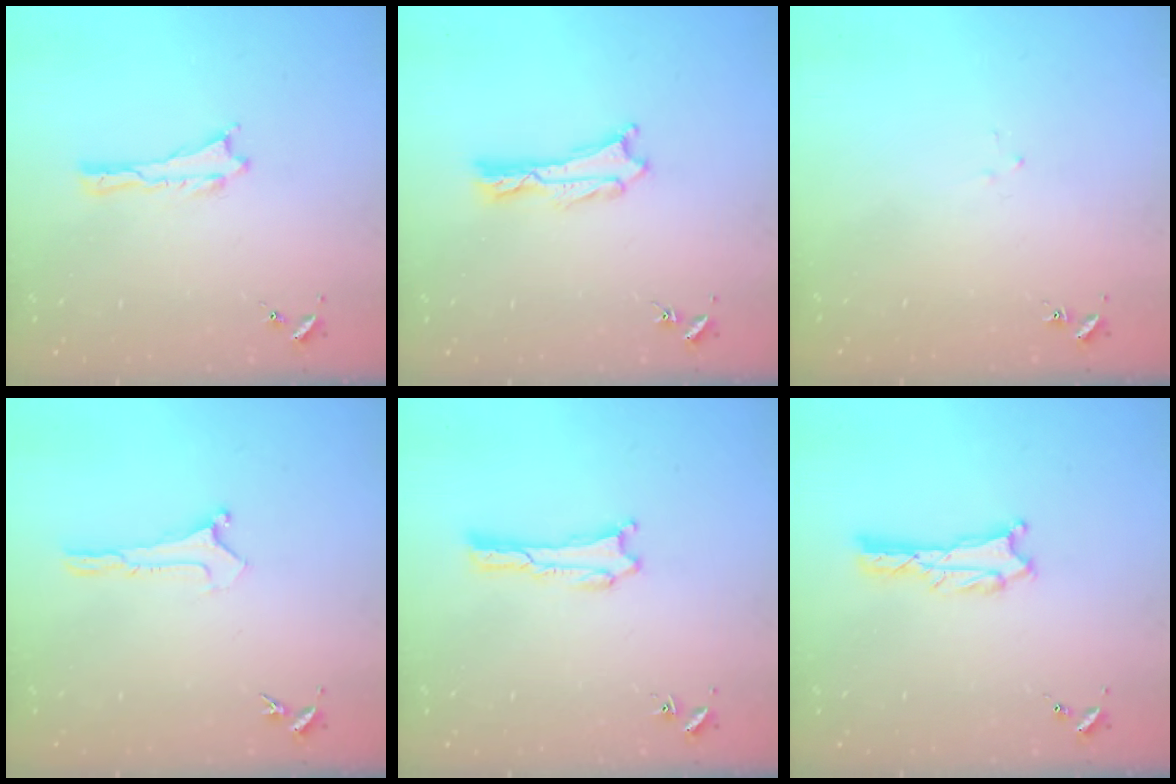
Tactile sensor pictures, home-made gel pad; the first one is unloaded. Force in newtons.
{"total": 0.7, "press": 0.6, "slide": 0.2}
{"total": 1.8, "press": 1.8, "slide": 0.1}
{"total": 0.0}
{"total": 0.0}
{"total": 1.3, "press": 1.2, "slide": 0.1}